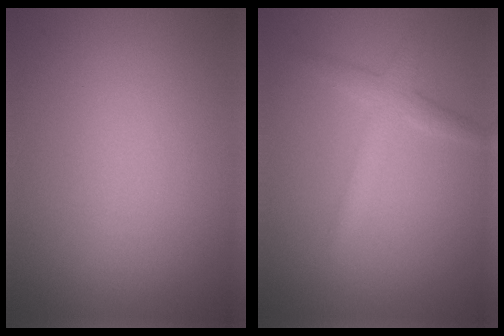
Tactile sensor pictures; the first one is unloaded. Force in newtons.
{"total": 2.3, "press": 2.3, "slide": 0.0}